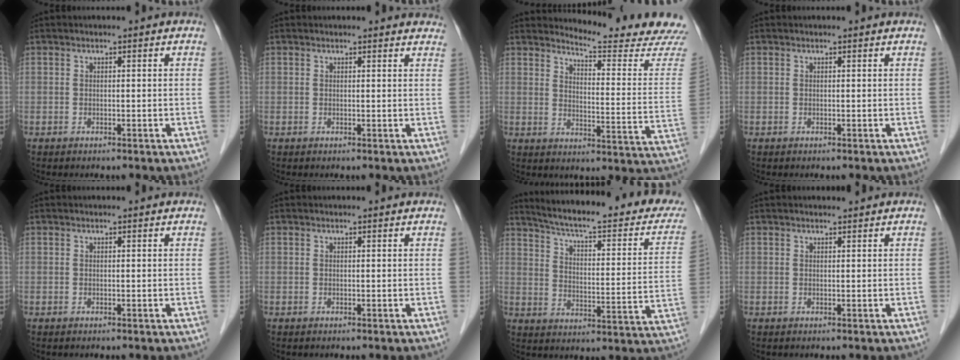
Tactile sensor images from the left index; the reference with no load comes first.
{"total": 7.5, "force": [7.2, 1.6, 1.4], "torque": [0.002, 0.009, 0.057]}
{"total": 15.4, "force": [15.1, -1.9, 2.3], "torque": [-0.033, -0.123, 0.173]}
{"total": 1.2, "force": [1.2, 0.1, 0.2], "torque": [-0.011, 0.011, 0.013]}
{"total": 1.5, "force": [1.5, 0.2, 0.3], "torque": [-0.012, 0.013, 0.016]}
{"total": 2.0, "force": [1.9, 0.3, 0.4], "torque": [-0.014, 0.014, 0.019]}
{"total": 25.9, "force": [22.7, 3.6, 11.8], "torque": [-0.169, -0.048, 0.285]}
{"total": 1.8, "force": [1.8, 0.1, 0.5], "torque": [-0.008, 0.013, 0.029]}